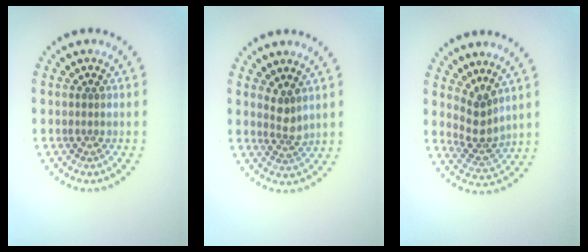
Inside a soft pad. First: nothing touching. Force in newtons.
{"total": 1.9, "press": 1.4, "slide": 1.3}
{"total": 2.6, "press": 1.9, "slide": 1.7}